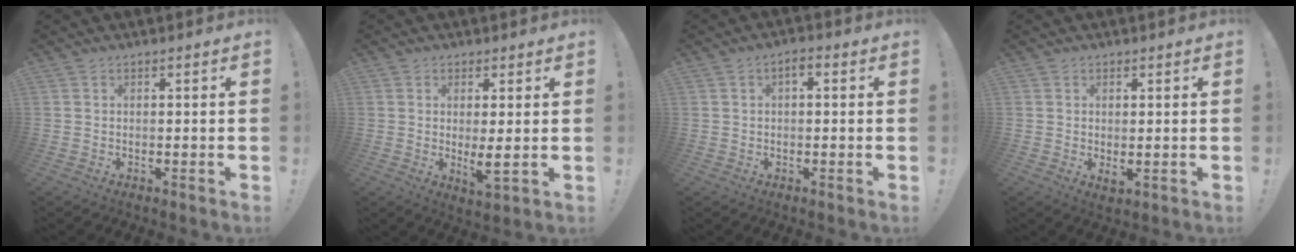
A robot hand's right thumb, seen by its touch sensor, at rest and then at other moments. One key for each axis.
{"total": 4.9, "fx": 0.6, "fy": 1.0, "fz": 4.8, "tx": -0.067, "ty": -0.024, "tz": 0.012}
{"total": 2.1, "fx": -0.1, "fy": 1.1, "fz": 1.7, "tx": -0.025, "ty": 0.005, "tz": -0.003}
{"total": 1.9, "fx": 0.5, "fy": 1.0, "fz": 1.6, "tx": -0.019, "ty": -0.003, "tz": 0.009}